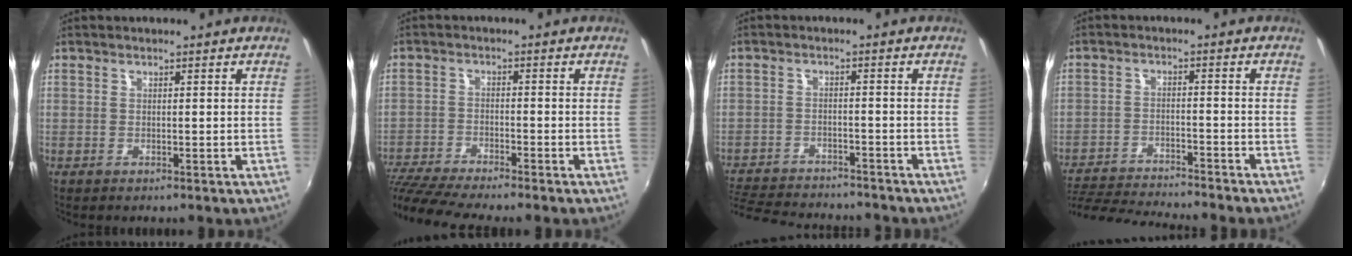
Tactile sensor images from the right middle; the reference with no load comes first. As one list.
[{"total": 10.6, "force": [-9.6, 0.0, 4.6], "torque": [-0.117, -0.030, -0.173]}, {"total": 15.2, "force": [-13.5, 4.1, 5.8], "torque": [-0.137, -0.010, -0.203]}, {"total": 14.3, "force": [-12.9, 0.5, 6.0], "torque": [-0.134, -0.016, -0.207]}]